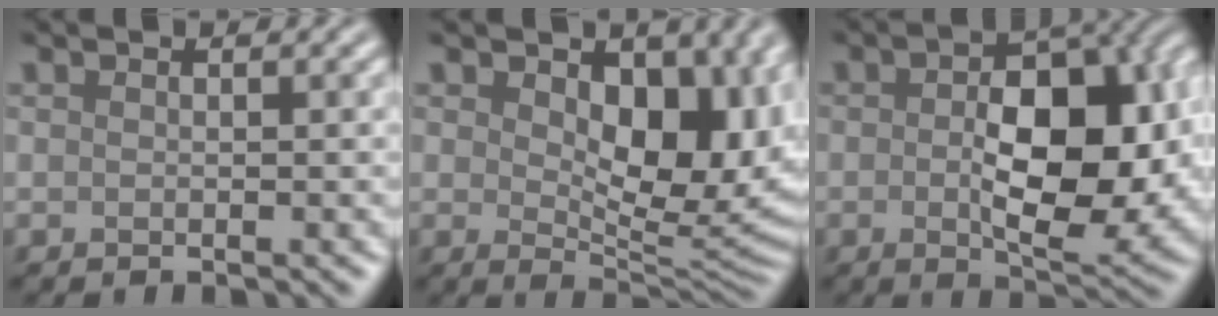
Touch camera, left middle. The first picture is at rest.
{"total": 9.0, "force": [1.8, 5.4, 7.0], "torque": [-0.109, -0.015, 0.029]}
{"total": 11.6, "force": [-0.4, 6.4, 9.6], "torque": [-0.133, -0.006, 0.001]}